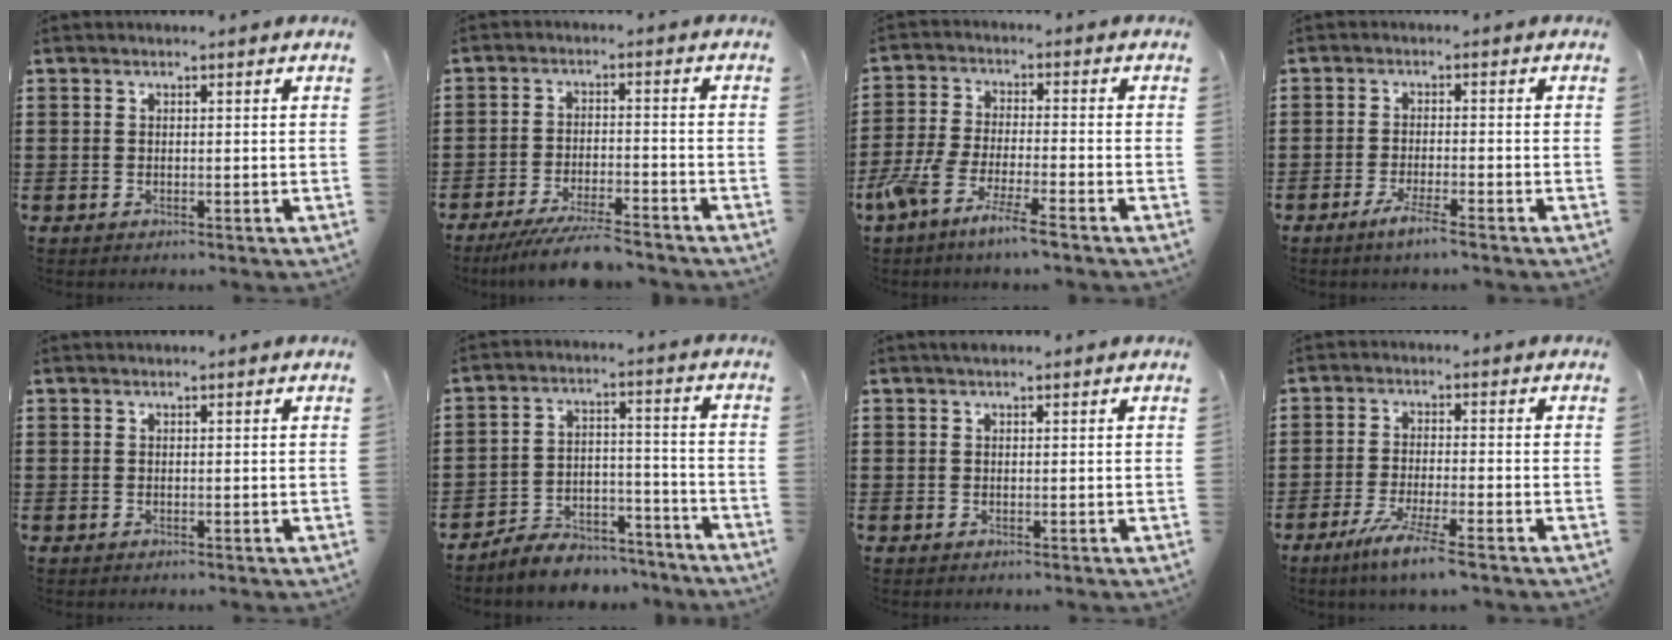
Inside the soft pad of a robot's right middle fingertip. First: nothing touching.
{"total": 6.3, "force": [-5.6, 0.4, 2.8], "torque": [-0.054, -0.008, -0.105]}
{"total": 6.8, "force": [-5.4, 0.0, 4.1], "torque": [-0.106, -0.021, -0.107]}
{"total": 3.0, "force": [-2.1, -0.1, 2.1], "torque": [-0.042, -0.002, -0.041]}
{"total": 0.0}
{"total": 6.3, "force": [-6.2, 1.2, 0.6], "torque": [-0.006, 0.020, -0.122]}
{"total": 0.6, "force": [0.5, 0.3, 0.3], "torque": [-0.008, 0.001, 0.009]}
{"total": 5.2, "force": [-3.9, -0.1, 3.5], "torque": [-0.068, -0.014, -0.070]}